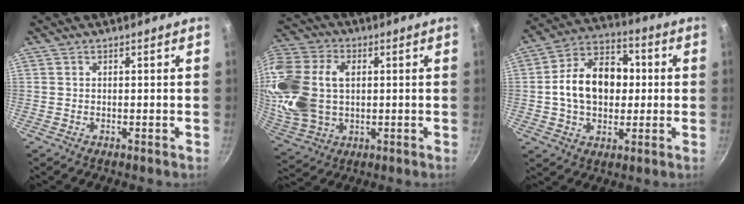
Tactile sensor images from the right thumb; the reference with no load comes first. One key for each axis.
{"total": 22.1, "fx": 2.8, "fy": 15.6, "fz": 15.4, "tx": -0.338, "ty": 0.020, "tz": 0.058}
{"total": 16.1, "fx": 0.6, "fy": 11.4, "fz": 11.3, "tx": -0.150, "ty": 0.028, "tz": -0.005}